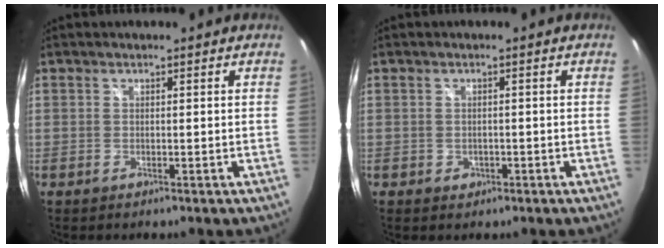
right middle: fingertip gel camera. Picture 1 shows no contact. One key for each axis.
{"total": 1.4, "fx": -0.3, "fy": 1.2, "fz": 0.5, "tx": -0.007, "ty": -0.003, "tz": -0.004}